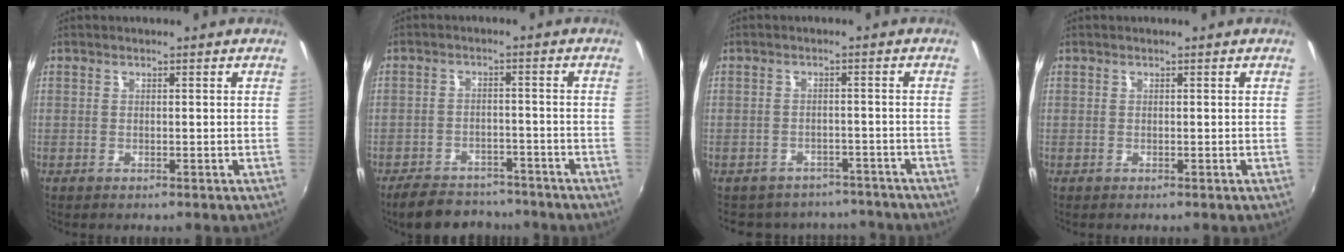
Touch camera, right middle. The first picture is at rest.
{"total": 10.5, "force": [-9.0, 4.3, 3.4], "torque": [-0.084, 0.010, -0.123]}
{"total": 10.8, "force": [-9.3, 4.9, 2.6], "torque": [-0.061, 0.011, -0.112]}
{"total": 0.0}